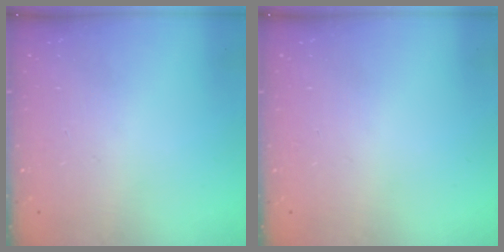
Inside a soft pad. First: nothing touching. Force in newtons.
{"total": 0.0}